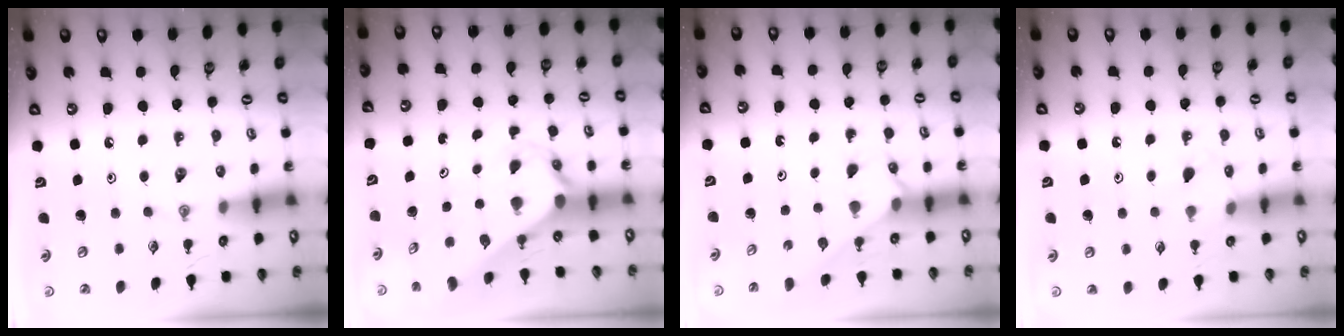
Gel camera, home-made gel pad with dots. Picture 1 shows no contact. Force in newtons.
{"total": 2.7, "press": 2.7, "slide": 0.3}
{"total": 2.1, "press": 2.1, "slide": 0.3}
{"total": 5.5, "press": 5.5, "slide": 0.7}